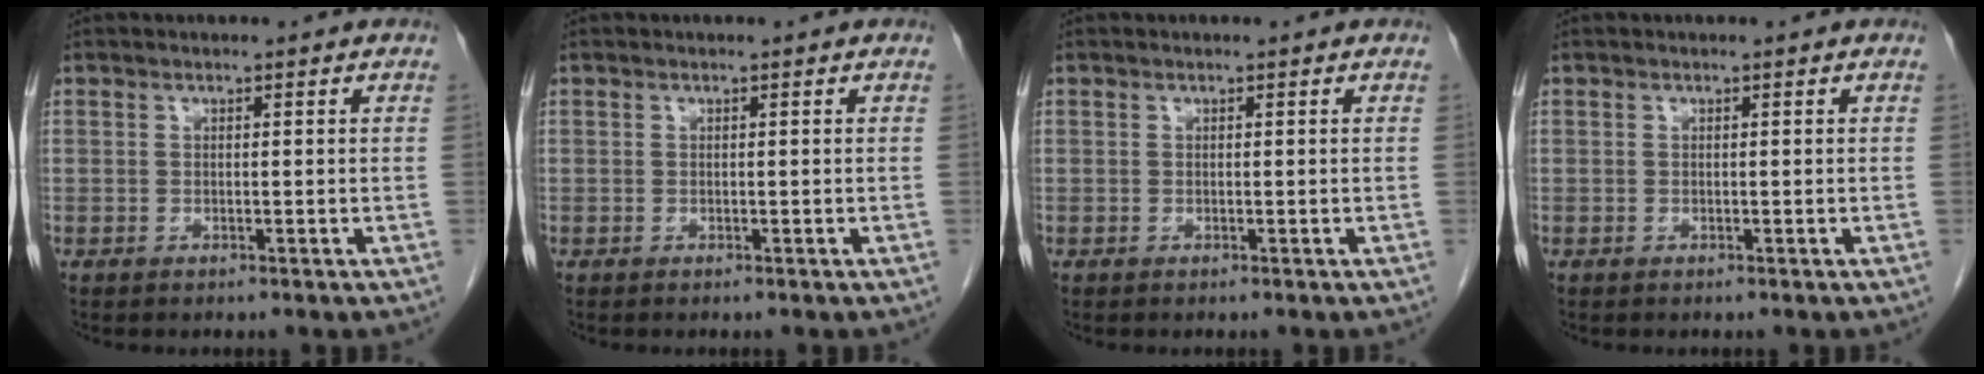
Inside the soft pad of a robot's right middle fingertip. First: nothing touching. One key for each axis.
{"total": 0.0}
{"total": 0.0}
{"total": 0.0}